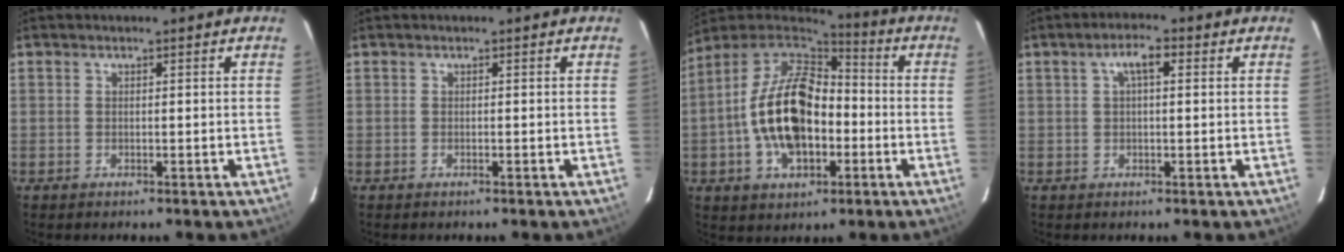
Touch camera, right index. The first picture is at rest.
{"total": 0.0}
{"total": 18.2, "force": [-3.3, 10.6, 14.4], "torque": [-0.287, 0.013, -0.057]}
{"total": 3.7, "force": [1.2, 1.2, 3.4], "torque": [-0.063, 0.013, 0.021]}